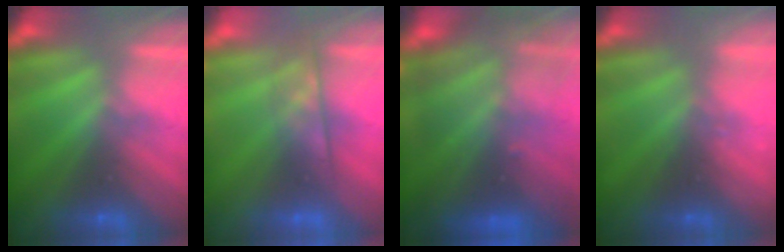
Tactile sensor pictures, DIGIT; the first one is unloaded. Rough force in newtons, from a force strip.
{"total": 3.8}
{"total": 9.7}
{"total": 2.3}